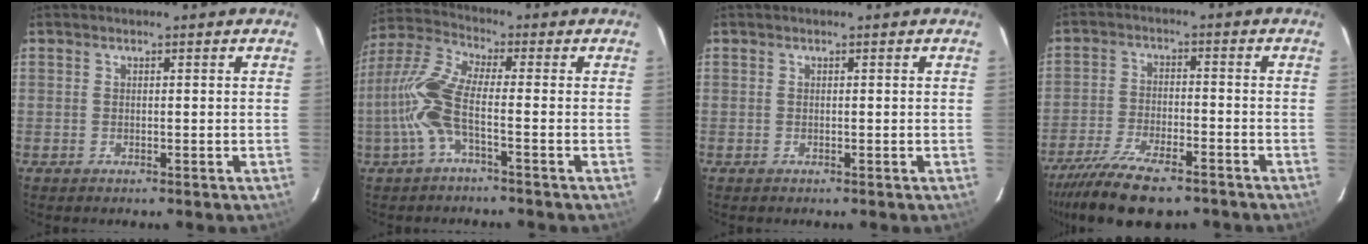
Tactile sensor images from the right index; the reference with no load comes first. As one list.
[{"total": 9.6, "force": [-2.8, 1.6, 9.0], "torque": [-0.218, 0.007, -0.060]}, {"total": 0.0}, {"total": 13.8, "force": [-10.7, 4.2, 7.5], "torque": [-0.171, -0.029, -0.187]}]